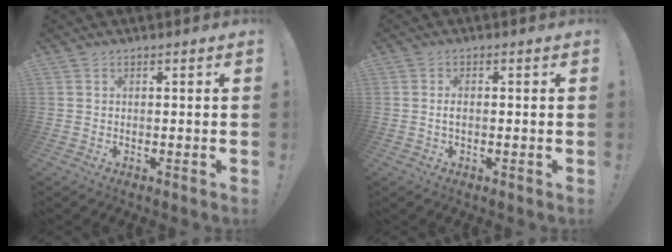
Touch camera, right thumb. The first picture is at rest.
{"total": 1.6, "force": [-0.3, 0.7, 1.4], "torque": [-0.033, 0.006, -0.004]}